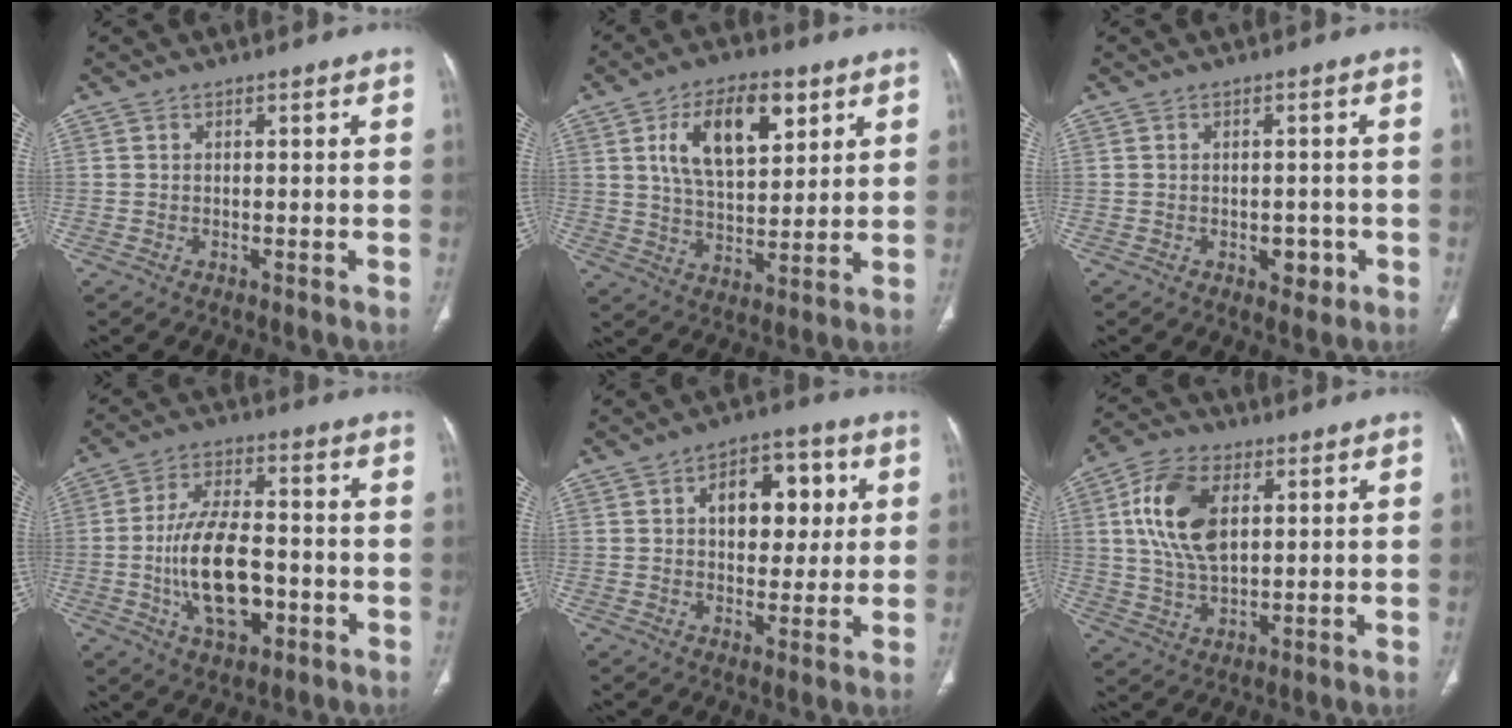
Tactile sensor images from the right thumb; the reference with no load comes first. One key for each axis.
{"total": 14.8, "fx": 5.9, "fy": 7.6, "fz": 11.2, "tx": -0.162, "ty": -0.016, "tz": 0.106}
{"total": 3.3, "fx": -1.1, "fy": 2.3, "fz": 2.2, "tx": -0.011, "ty": 0.004, "tz": -0.008}
{"total": 14.9, "fx": -3.1, "fy": 7.6, "fz": 12.4, "tx": -0.216, "ty": 0.018, "tz": -0.049}
{"total": 12.3, "fx": 3.1, "fy": 7.8, "fz": 9.0, "tx": -0.080, "ty": 0.007, "tz": 0.042}
{"total": 13.6, "fx": 3.4, "fy": 7.9, "fz": 10.5, "tx": -0.197, "ty": 0.000, "tz": 0.064}